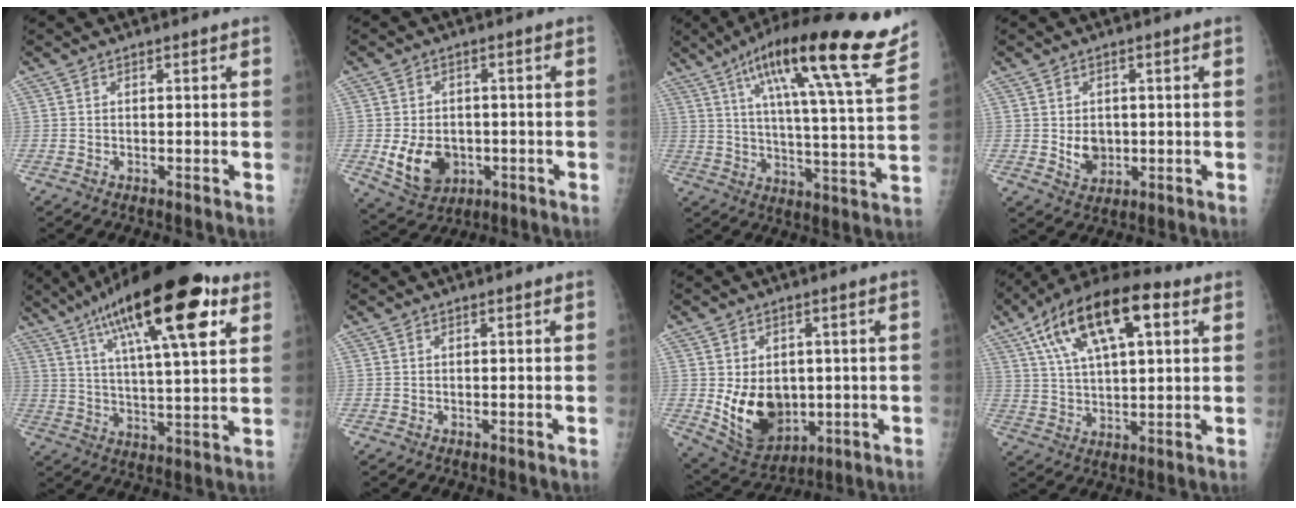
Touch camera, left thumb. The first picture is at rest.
{"total": 9.2, "force": [-2.0, 7.2, 5.5], "torque": [-0.074, 0.001, -0.017]}
{"total": 23.4, "force": [14.8, 3.1, 17.8], "torque": [-0.258, -0.038, 0.219]}
{"total": 4.7, "force": [-0.2, 3.8, 2.7], "torque": [-0.025, -0.005, 0.008]}
{"total": 23.6, "force": [11.8, 6.7, 19.3], "torque": [-0.297, -0.013, 0.185]}
{"total": 0.0}
{"total": 12.3, "force": [-0.9, 9.1, 8.2], "torque": [-0.100, -0.017, 0.012]}
{"total": 19.2, "force": [7.9, 8.4, 15.3], "torque": [-0.259, 0.008, 0.134]}